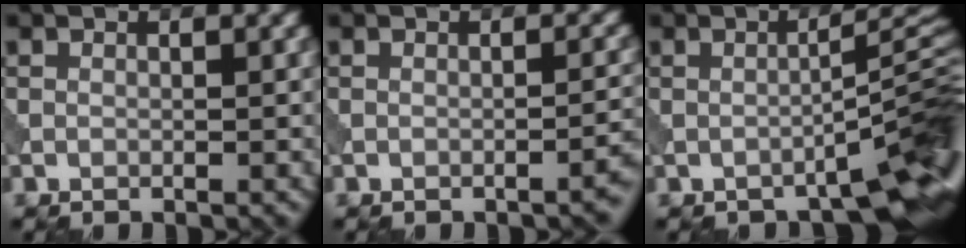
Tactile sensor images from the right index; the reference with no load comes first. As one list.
[{"total": 1.9, "force": [-1.1, 0.5, 1.5], "torque": [-0.013, 0.010, -0.018]}, {"total": 6.4, "force": [-3.7, 1.1, 5.1], "torque": [-0.057, 0.014, -0.059]}]